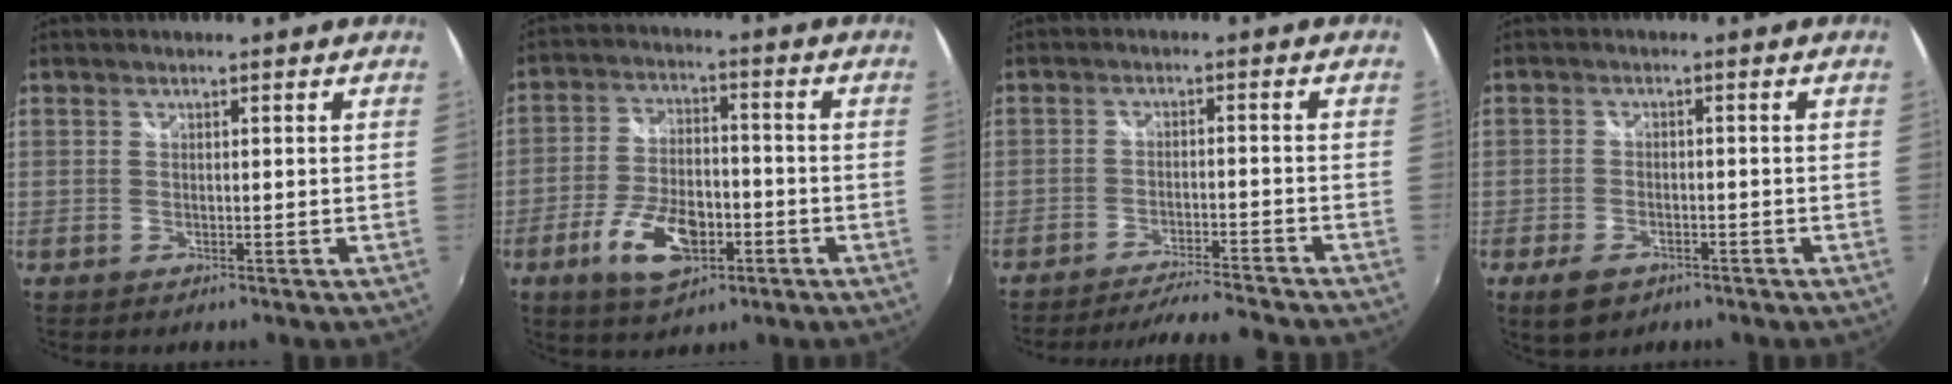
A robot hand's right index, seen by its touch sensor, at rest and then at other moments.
{"total": 11.8, "force": [-5.2, 6.1, 8.7], "torque": [-0.179, -0.003, -0.086]}
{"total": 11.7, "force": [-11.0, -0.1, 4.0], "torque": [-0.085, 0.002, -0.162]}
{"total": 5.7, "force": [-3.6, 3.3, 2.9], "torque": [-0.078, -0.008, -0.058]}